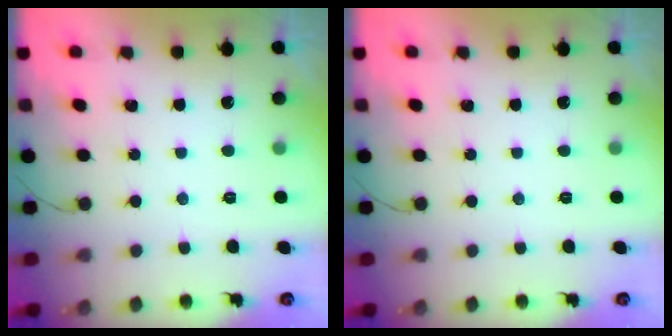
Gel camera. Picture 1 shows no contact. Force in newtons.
{"total": 0.0}